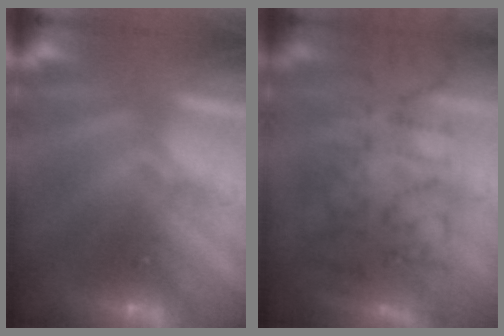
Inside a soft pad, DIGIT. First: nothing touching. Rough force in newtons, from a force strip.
{"total": 5.0}